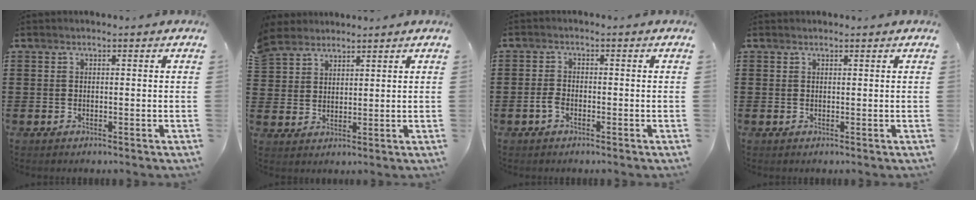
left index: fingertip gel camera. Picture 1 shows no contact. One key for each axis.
{"total": 4.0, "fx": 3.5, "fy": 1.9, "fz": -0.3, "tx": -0.013, "ty": -0.003, "tz": 0.068}
{"total": 2.0, "fx": -0.9, "fy": 1.1, "fz": 1.4, "tx": -0.044, "ty": -0.003, "tz": -0.022}
{"total": 0.7, "fx": 0.6, "fy": 0.3, "fz": 0.0, "tx": -0.001, "ty": 0.001, "tz": 0.012}